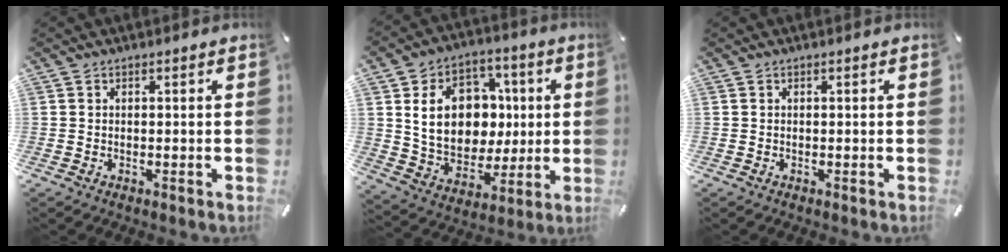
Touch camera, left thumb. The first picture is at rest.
{"total": 16.5, "force": [2.6, 13.7, 8.9], "torque": [-0.153, 0.003, 0.058]}
{"total": 0.0}